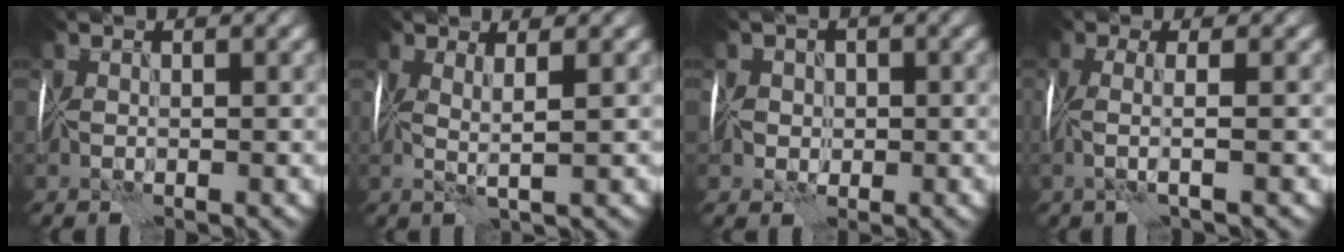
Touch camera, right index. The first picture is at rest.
{"total": 2.1, "force": [0.8, 0.2, 1.9], "torque": [-0.031, 0.001, 0.010]}
{"total": 2.4, "force": [0.0, 2.2, 1.0], "torque": [0.000, 0.006, -0.007]}
{"total": 2.4, "force": [0.0, 0.3, 2.4], "torque": [-0.041, 0.000, -0.005]}